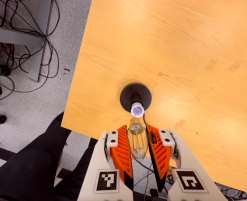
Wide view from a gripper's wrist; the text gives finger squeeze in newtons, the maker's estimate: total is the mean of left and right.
{"total": 15.6, "left": 15.9, "right": 15.3}